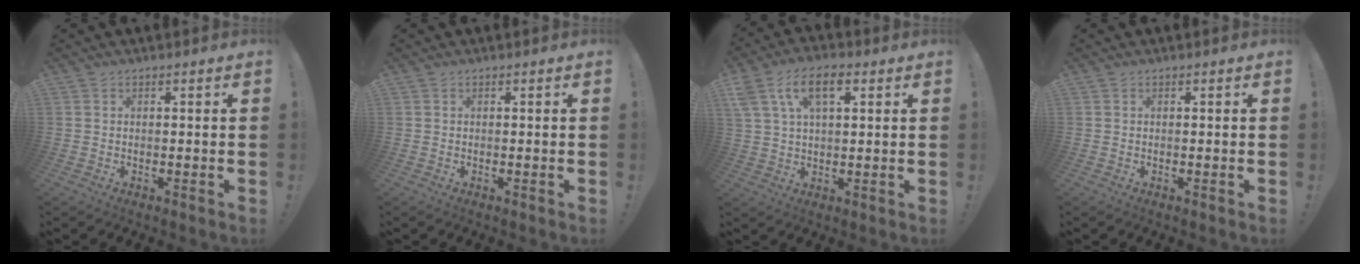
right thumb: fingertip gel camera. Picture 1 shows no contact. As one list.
[{"total": 0.0}, {"total": 10.5, "force": [4.4, 5.5, 7.8], "torque": [-0.140, 0.004, 0.079]}, {"total": 0.0}]